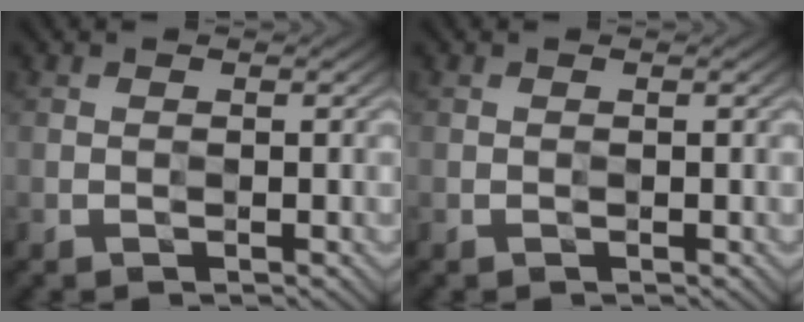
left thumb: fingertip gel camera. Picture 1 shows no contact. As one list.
[{"total": 0.0}]